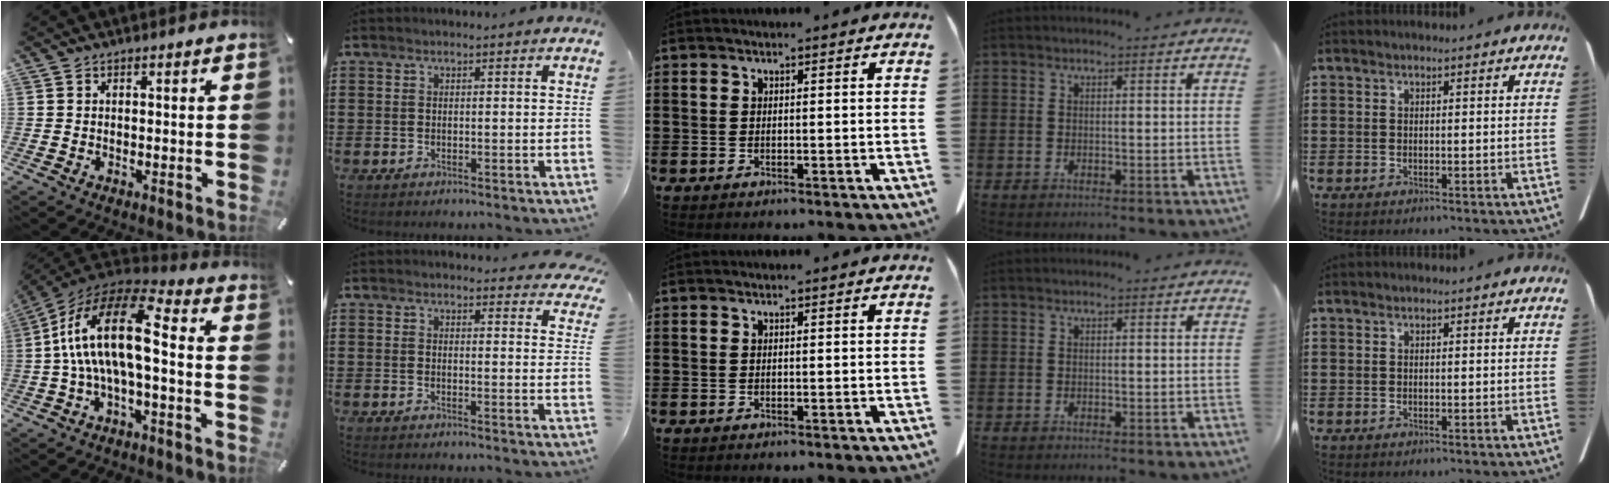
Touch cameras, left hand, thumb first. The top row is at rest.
{"thumb": {"total": 18.5, "force": [0.2, 7.8, 16.8], "torque": [-0.329, 0.007, 0.000]}, "index": {"total": 2.9, "force": [2.8, 0.2, 0.5], "torque": [-0.011, -0.011, 0.051]}}